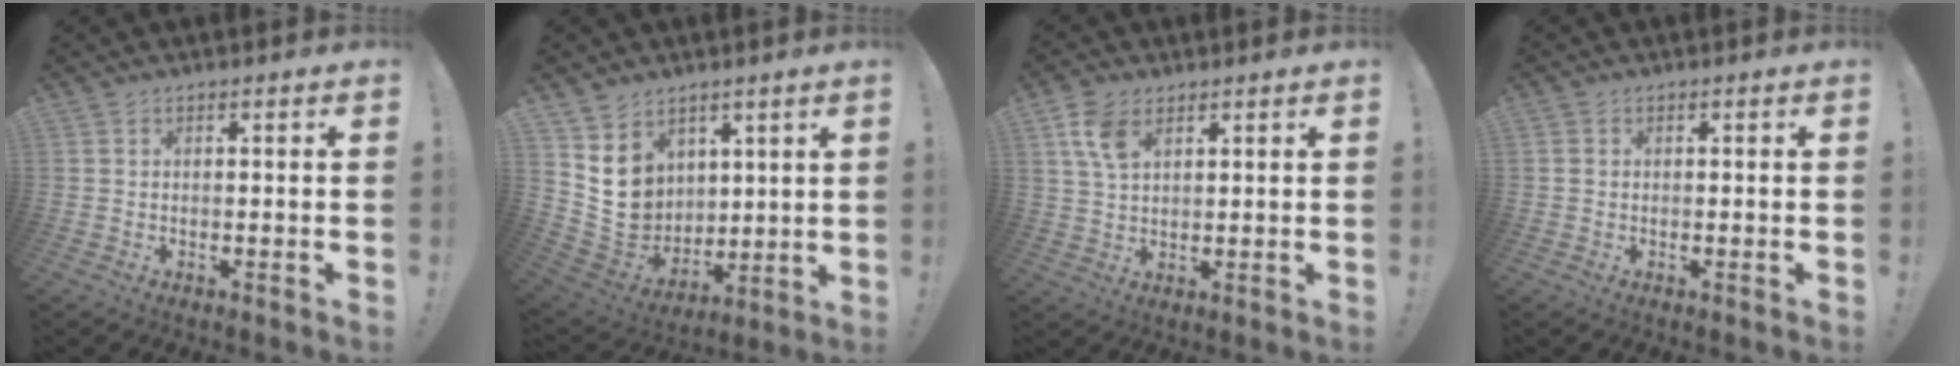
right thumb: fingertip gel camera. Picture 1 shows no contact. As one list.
[{"total": 12.1, "force": [5.9, 9.9, 3.5], "torque": [-0.058, -0.050, 0.125]}, {"total": 7.4, "force": [3.7, 4.0, 4.9], "torque": [-0.092, -0.012, 0.071]}, {"total": 1.0, "force": [0.0, 0.9, 0.2], "torque": [-0.006, 0.004, 0.002]}]